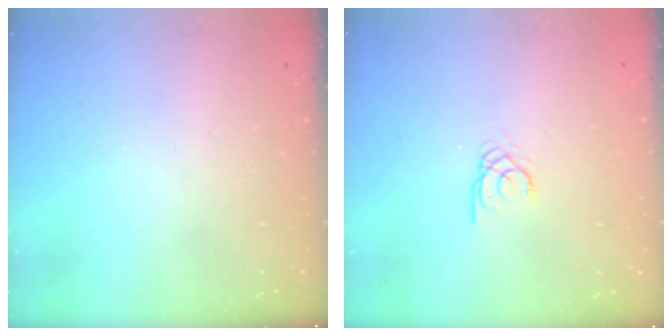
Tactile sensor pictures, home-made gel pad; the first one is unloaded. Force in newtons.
{"total": 1.9, "press": 1.9, "slide": 0.0}